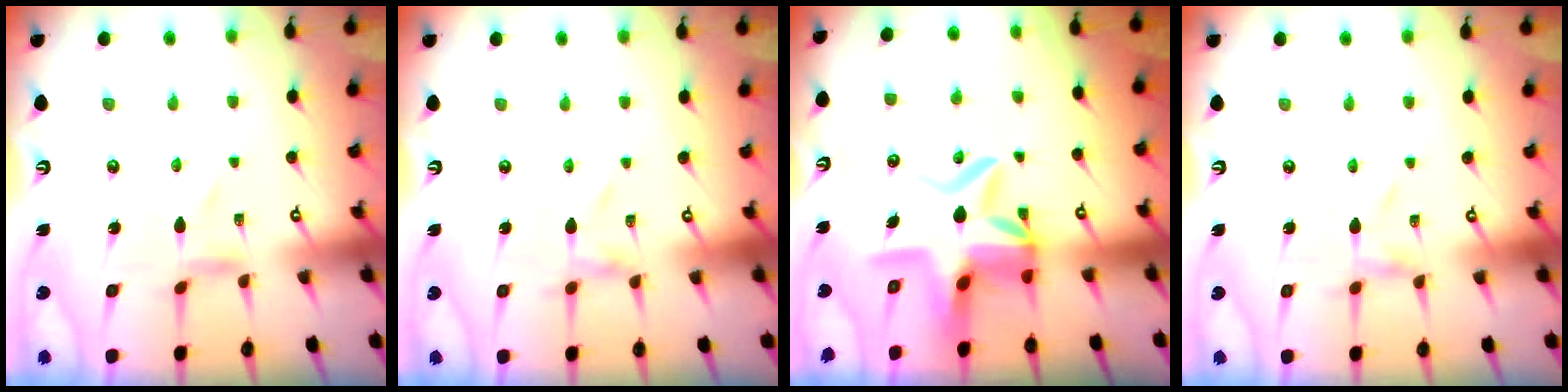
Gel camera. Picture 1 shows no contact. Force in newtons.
{"total": 0.0}
{"total": 11.6, "press": 11.0, "slide": 3.4}
{"total": 0.0}